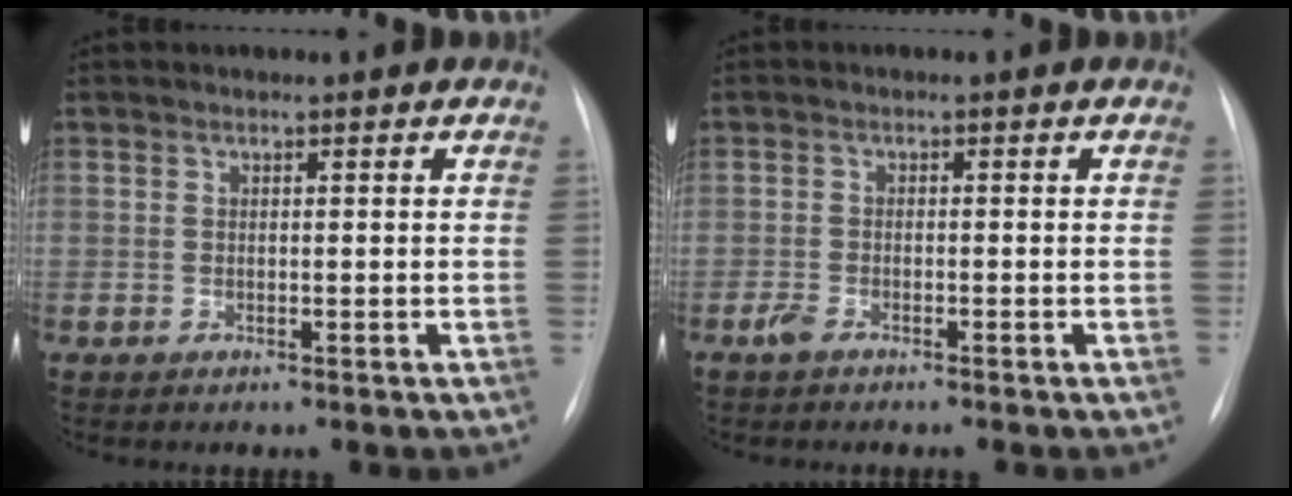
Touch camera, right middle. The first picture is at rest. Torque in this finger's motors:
{"motor_torque": [-0.31, 0.06, 0.05, 0.00]}